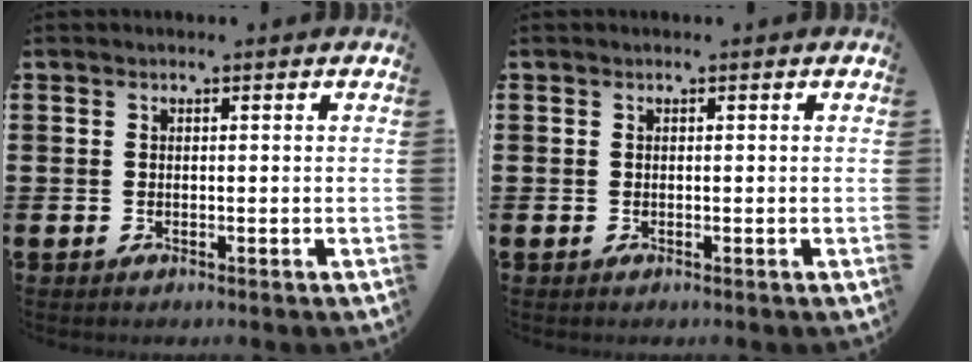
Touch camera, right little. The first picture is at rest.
{"total": 0.0}